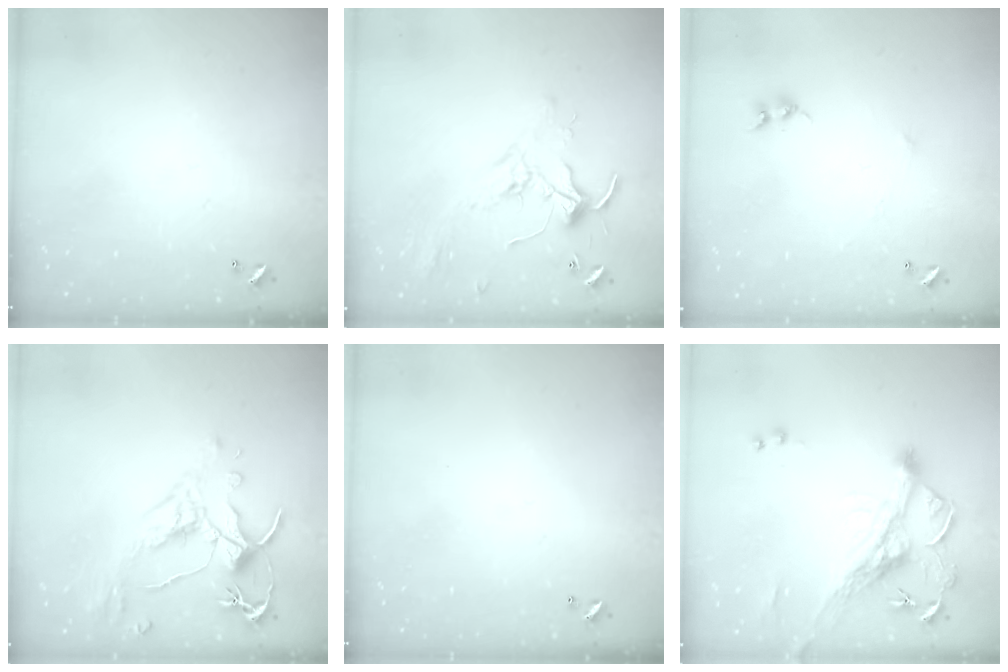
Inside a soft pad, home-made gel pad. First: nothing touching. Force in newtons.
{"total": 2.2, "press": 2.1, "slide": 0.4}
{"total": 6.5, "press": 6.5, "slide": 0.3}
{"total": 2.6, "press": 2.2, "slide": 1.4}
{"total": 0.0}
{"total": 6.5, "press": 6.3, "slide": 1.6}